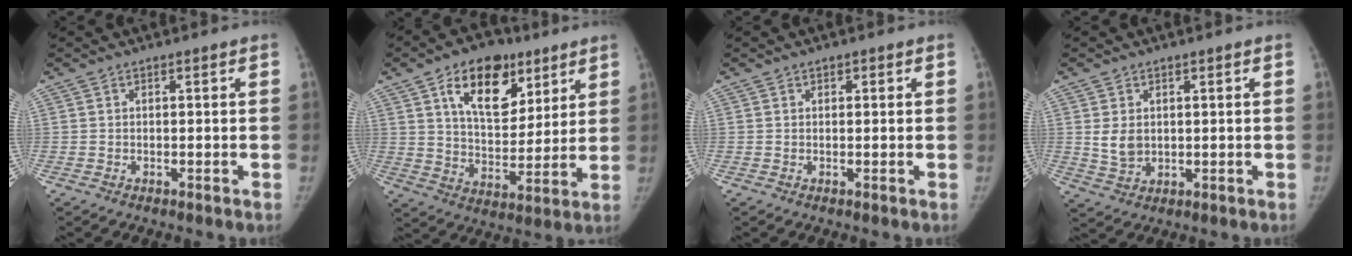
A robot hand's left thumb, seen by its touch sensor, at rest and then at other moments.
{"total": 16.3, "force": [8.3, 9.7, 10.1], "torque": [-0.116, -0.034, 0.142]}
{"total": 0.8, "force": [0.4, 0.6, 0.3], "torque": [0.003, -0.001, 0.004]}
{"total": 4.3, "force": [0.9, 3.2, 2.6], "torque": [-0.035, -0.014, 0.028]}